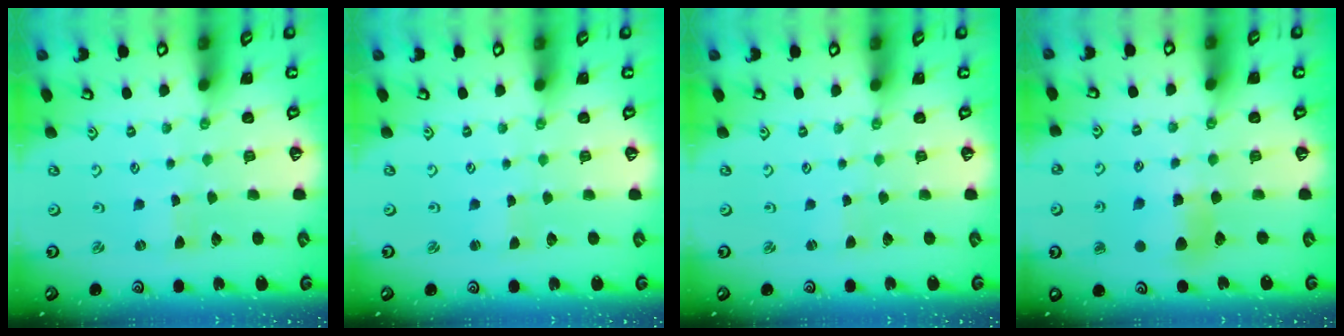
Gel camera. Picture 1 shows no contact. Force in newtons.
{"total": 0.5, "press": 0.5, "slide": 0.1}
{"total": 0.8, "press": 0.8, "slide": 0.1}
{"total": 7.8, "press": 7.8, "slide": 0.5}